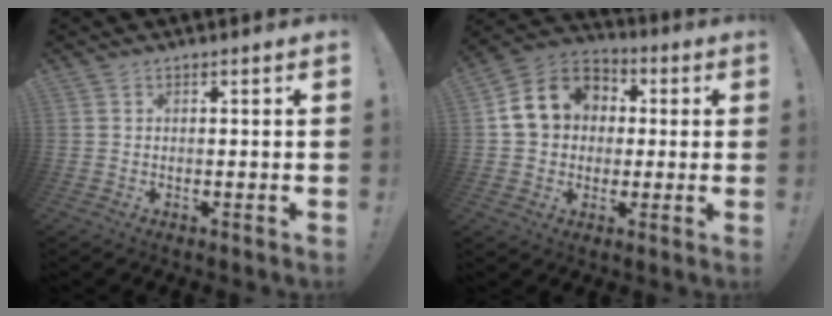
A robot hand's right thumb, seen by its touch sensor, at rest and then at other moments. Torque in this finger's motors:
{"motor_torque": [1.18, 2.43, 0.54, -0.41, 0.01]}